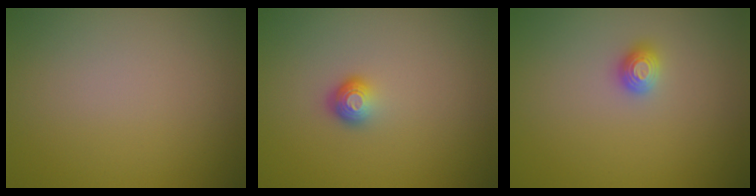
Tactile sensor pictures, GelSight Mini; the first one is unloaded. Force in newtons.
{"total": 1.6, "press": 1.1, "slide": 1.2}
{"total": 1.1, "press": 1.1, "slide": 0.2}